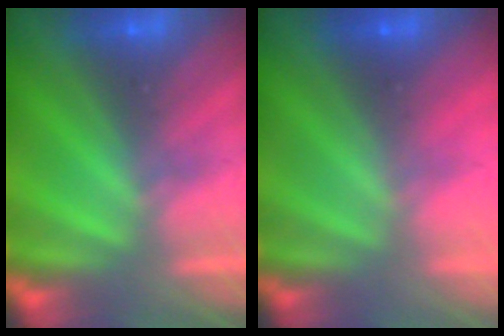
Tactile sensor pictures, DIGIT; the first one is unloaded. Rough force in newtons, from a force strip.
{"total": 3.3}